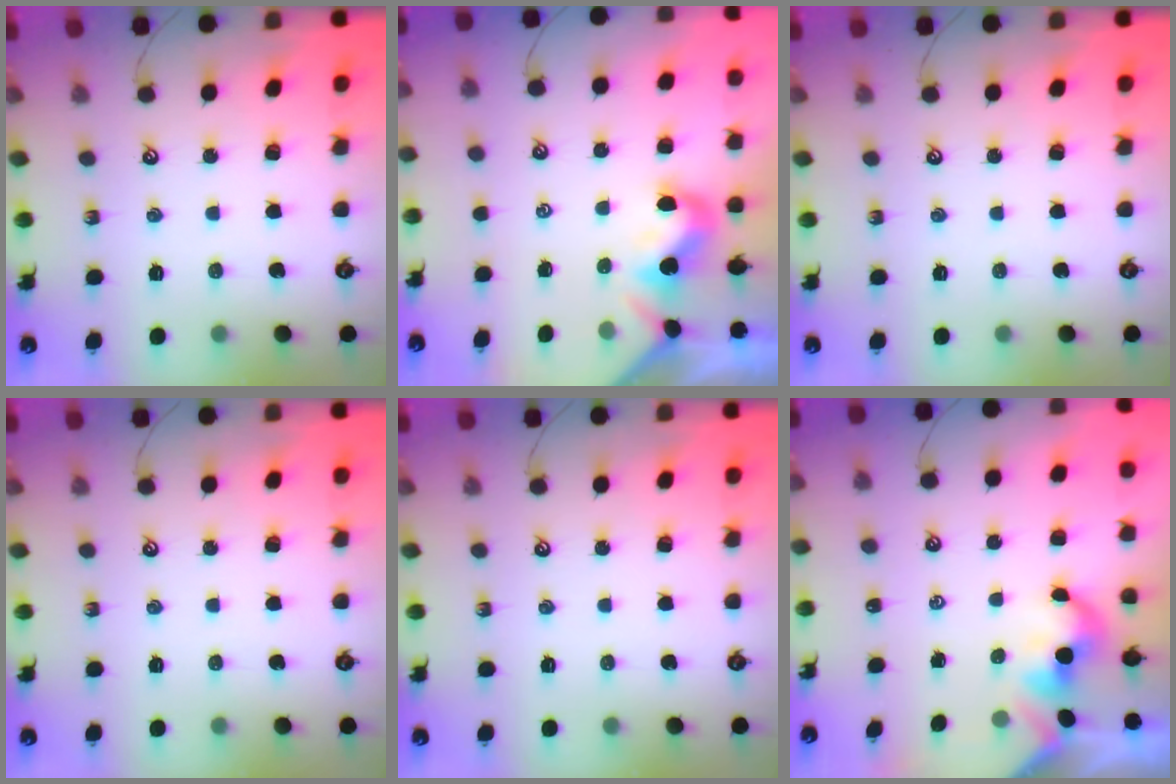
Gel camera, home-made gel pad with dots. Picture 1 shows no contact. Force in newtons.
{"total": 0.0}
{"total": 0.0}
{"total": 0.0}
{"total": 0.0}
{"total": 2.1, "press": 2.1, "slide": 0.4}